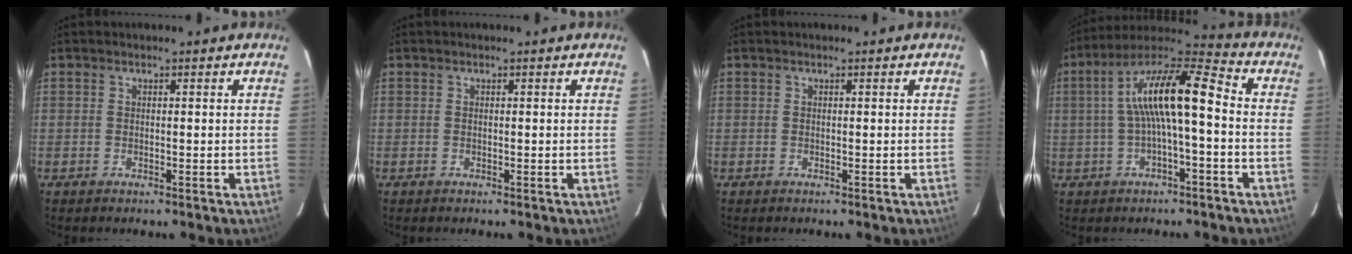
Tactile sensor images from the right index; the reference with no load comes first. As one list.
[{"total": 0.0}, {"total": 0.0}, {"total": 13.2, "force": [-0.4, 2.8, 12.9], "torque": [-0.231, 0.033, -0.009]}]